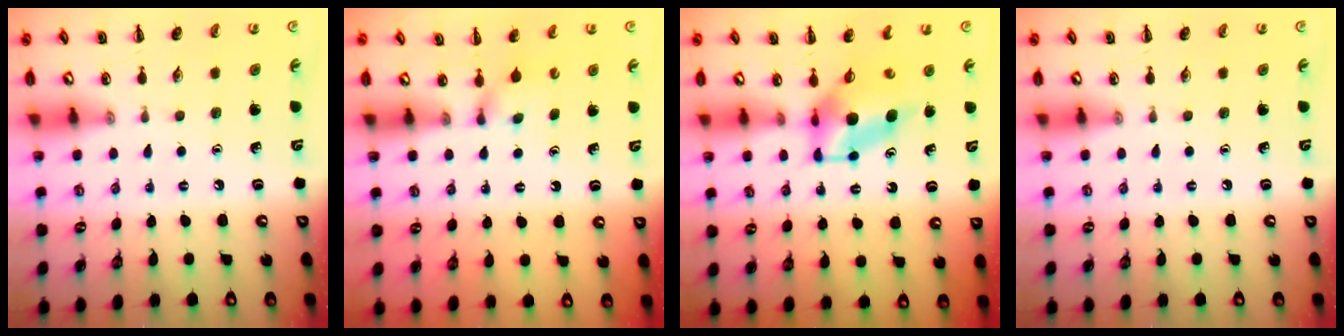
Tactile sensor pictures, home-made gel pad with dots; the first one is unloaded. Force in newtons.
{"total": 2.7, "press": 2.4, "slide": 1.2}
{"total": 5.7, "press": 5.6, "slide": 1.1}
{"total": 0.0}